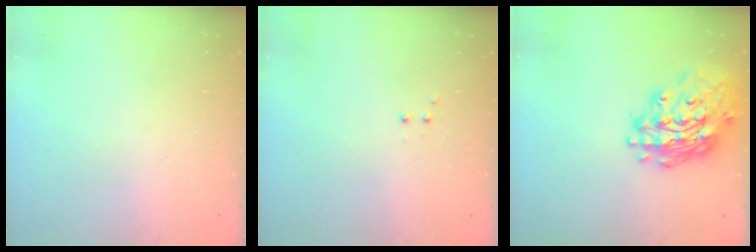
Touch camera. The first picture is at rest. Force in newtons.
{"total": 2.8, "press": 2.8, "slide": 0.6}
{"total": 20.7, "press": 20.6, "slide": 1.9}